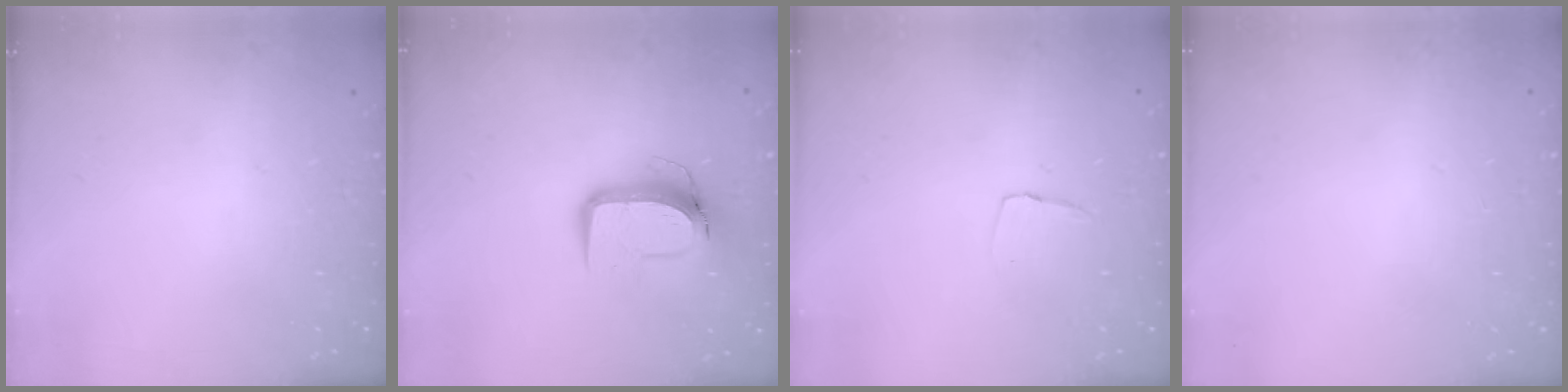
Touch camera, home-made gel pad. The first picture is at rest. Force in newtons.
{"total": 10.4, "press": 10.4, "slide": 1.1}
{"total": 3.6, "press": 3.6, "slide": 0.3}
{"total": 0.0}